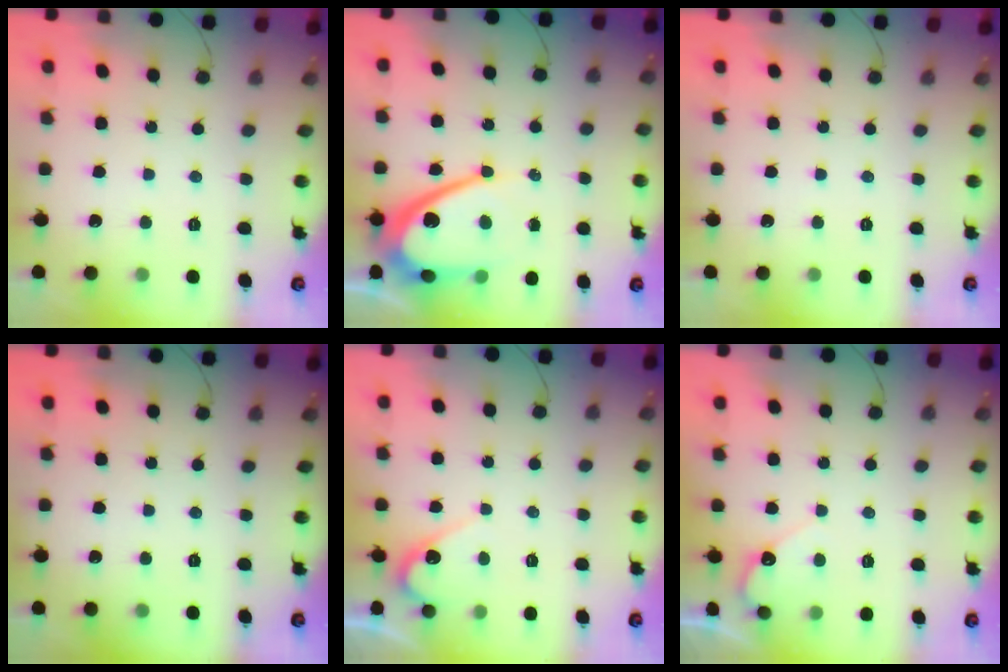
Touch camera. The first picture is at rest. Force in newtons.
{"total": 14.8, "press": 14.8, "slide": 1.0}
{"total": 0.0}
{"total": 0.0}
{"total": 5.1, "press": 5.0, "slide": 0.4}
{"total": 4.2, "press": 4.2, "slide": 0.2}